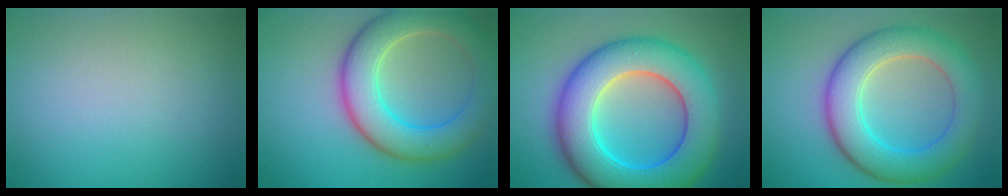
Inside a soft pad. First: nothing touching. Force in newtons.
{"total": 7.5, "press": 7.5, "slide": 0.4}
{"total": 11.6, "press": 11.6, "slide": 0.2}
{"total": 7.3, "press": 7.3, "slide": 0.2}